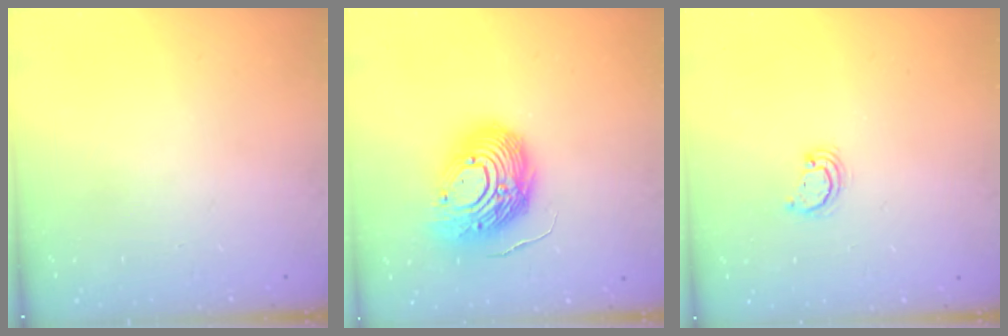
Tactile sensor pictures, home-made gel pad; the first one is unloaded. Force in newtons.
{"total": 17.1, "press": 16.9, "slide": 2.7}
{"total": 2.6, "press": 2.6, "slide": 0.3}